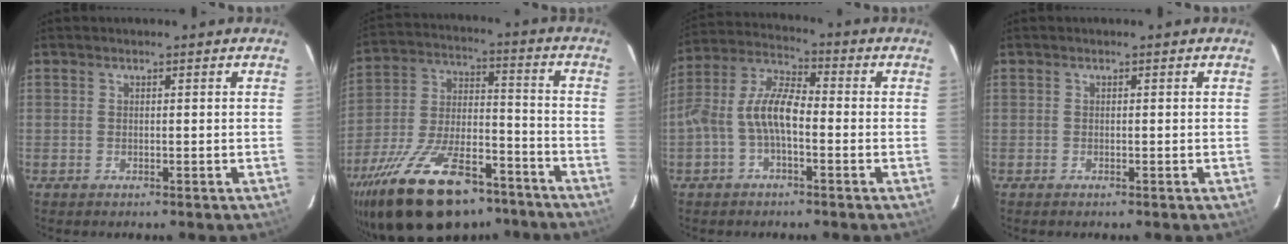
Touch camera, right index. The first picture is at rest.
{"total": 26.1, "force": [-18.2, 11.1, 15.0], "torque": [-0.292, -0.015, -0.282]}
{"total": 8.5, "force": [-2.4, 3.6, 7.4], "torque": [-0.163, 0.020, -0.048]}
{"total": 0.0}